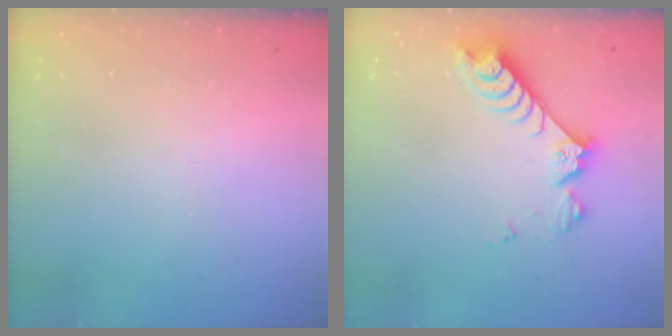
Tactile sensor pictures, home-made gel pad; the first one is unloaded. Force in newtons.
{"total": 8.0, "press": 8.0, "slide": 0.9}